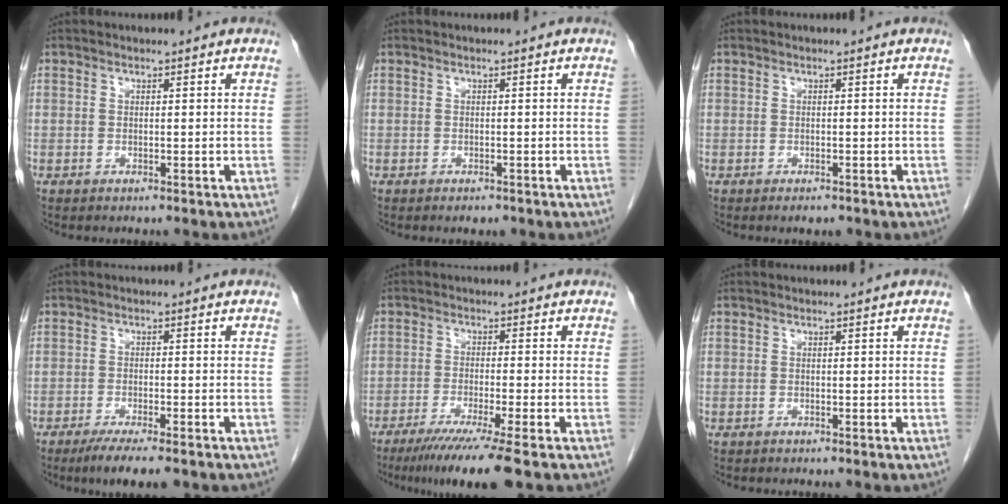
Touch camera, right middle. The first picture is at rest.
{"total": 1.0, "force": [-0.7, 0.5, 0.5], "torque": [-0.009, -0.001, -0.005]}
{"total": 1.1, "force": [-0.7, 0.6, 0.6], "torque": [-0.009, -0.001, -0.004]}
{"total": 6.2, "force": [-4.5, 0.9, 4.2], "torque": [-0.061, -0.013, -0.068]}
{"total": 9.4, "force": [-6.7, -1.2, 6.5], "torque": [-0.099, -0.029, -0.108]}
{"total": 0.0}